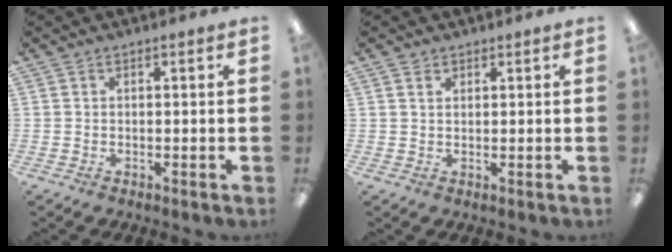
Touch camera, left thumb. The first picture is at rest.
{"total": 1.5, "force": [1.1, 0.9, 0.5], "torque": [-0.012, 0.000, 0.021]}